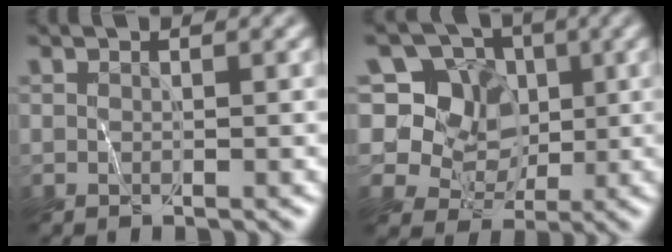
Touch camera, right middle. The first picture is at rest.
{"total": 9.4, "force": [4.2, 7.4, 4.0], "torque": [-0.070, 0.019, 0.054]}